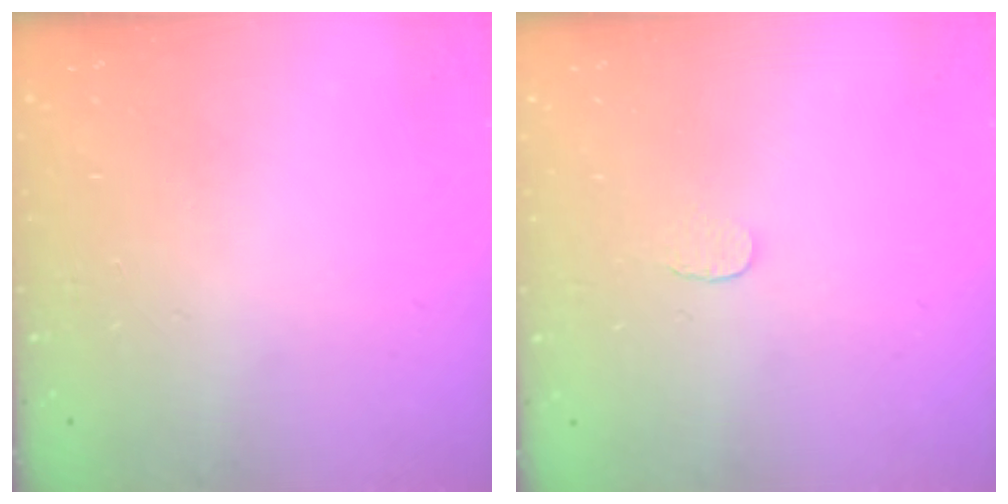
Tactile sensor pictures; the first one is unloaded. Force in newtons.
{"total": 3.0, "press": 3.0, "slide": 0.2}